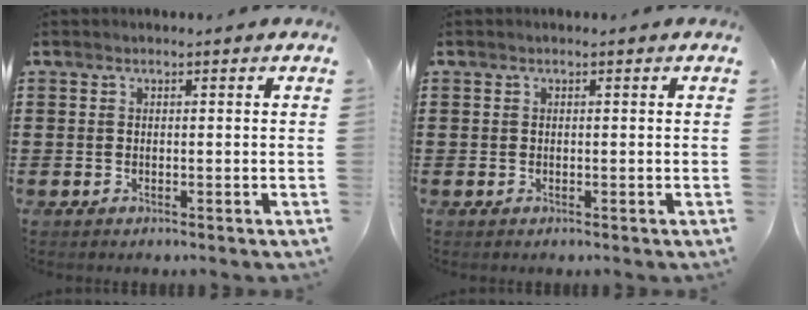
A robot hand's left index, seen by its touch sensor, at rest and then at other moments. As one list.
[{"total": 0.0}]